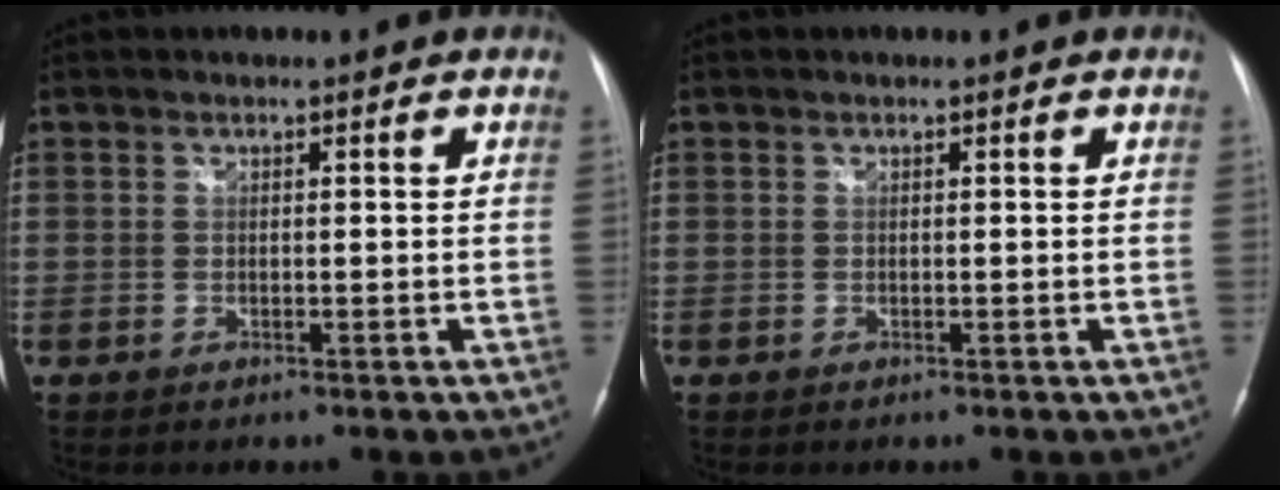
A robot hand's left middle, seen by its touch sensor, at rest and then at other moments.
{"total": 0.0}